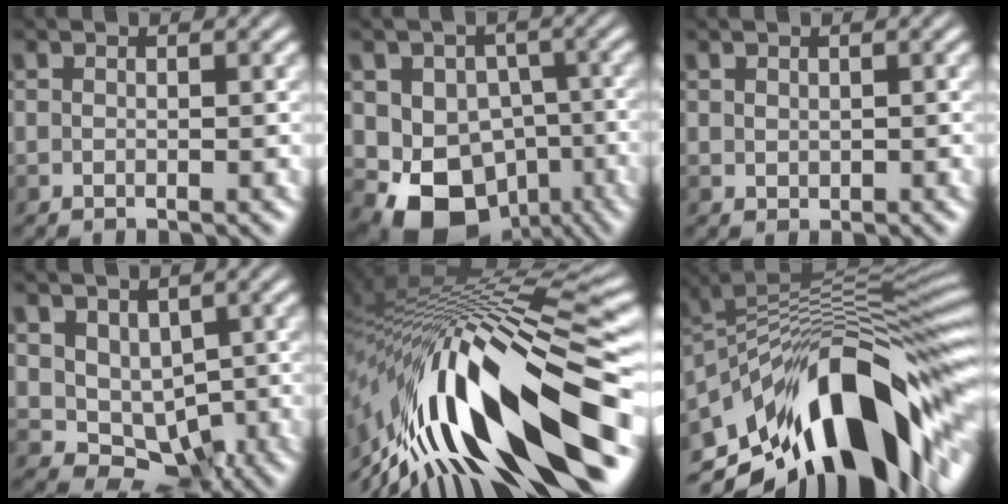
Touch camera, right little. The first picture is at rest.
{"total": 8.3, "force": [-3.4, 6.7, 3.6], "torque": [-0.040, -0.003, -0.068]}
{"total": 0.5, "force": [0.4, 0.4, -0.1], "torque": [-0.001, -0.001, 0.011]}
{"total": 3.5, "force": [0.1, 2.9, 1.9], "torque": [-0.030, -0.006, 0.007]}
{"total": 15.4, "force": [-5.7, 3.9, 13.7], "torque": [-0.253, 0.035, -0.103]}
{"total": 14.3, "force": [-7.9, 5.4, 10.6], "torque": [-0.159, 0.030, -0.138]}